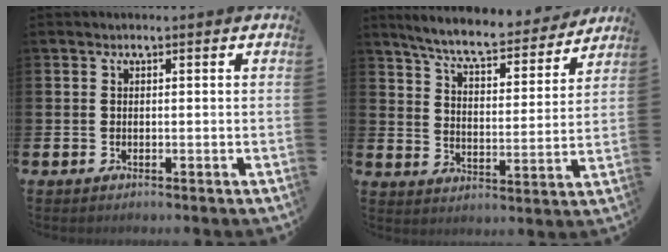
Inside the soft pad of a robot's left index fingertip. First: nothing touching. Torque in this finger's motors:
{"motor_torque": [0.04, -0.72, 0.69, 0.21]}